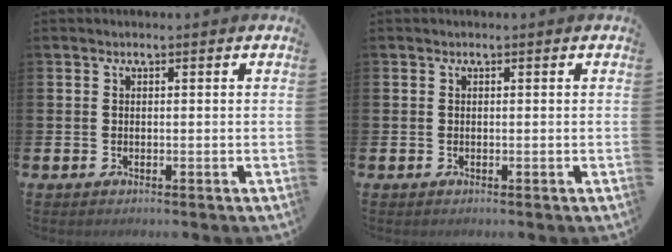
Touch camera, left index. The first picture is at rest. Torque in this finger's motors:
{"motor_torque": [0.00, 0.00, 0.00, 0.01]}